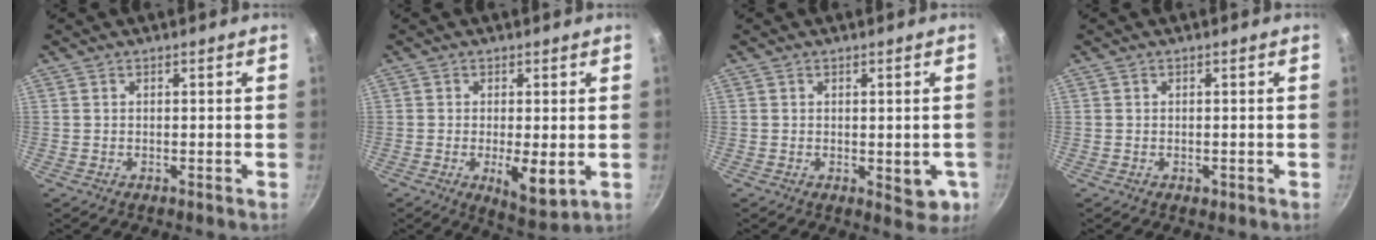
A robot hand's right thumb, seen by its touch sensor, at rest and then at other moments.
{"total": 7.2, "force": [-1.1, 2.6, 6.6], "torque": [-0.093, -0.016, -0.008]}
{"total": 5.2, "force": [-0.7, 2.9, 4.2], "torque": [-0.037, -0.004, -0.006]}
{"total": 0.9, "force": [-0.3, 0.7, 0.5], "torque": [-0.004, 0.000, -0.004]}